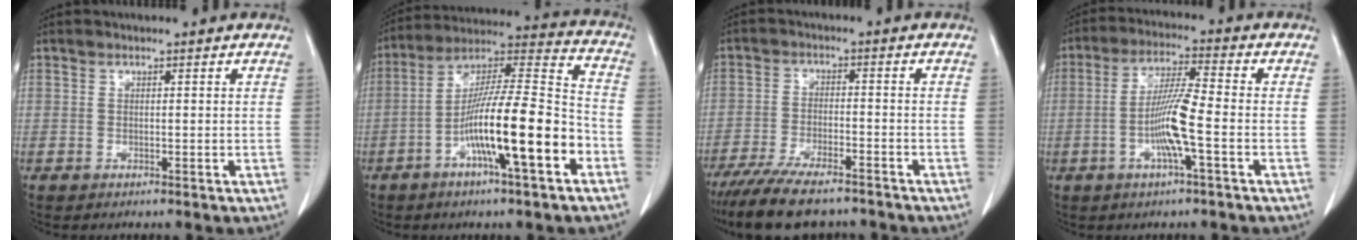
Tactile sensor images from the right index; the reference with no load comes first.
{"total": 17.8, "force": [-6.7, 1.6, 16.5], "torque": [-0.288, 0.002, -0.115]}
{"total": 12.3, "force": [-10.2, 3.0, 6.1], "torque": [-0.104, -0.019, -0.161]}
{"total": 8.8, "force": [-2.4, 0.3, 8.5], "torque": [-0.168, 0.002, -0.048]}